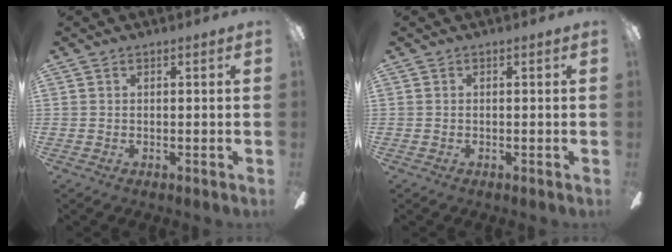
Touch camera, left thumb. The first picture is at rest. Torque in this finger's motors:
{"motor_torque": [-0.11, 0.07, -0.02, -0.05, 0.00]}